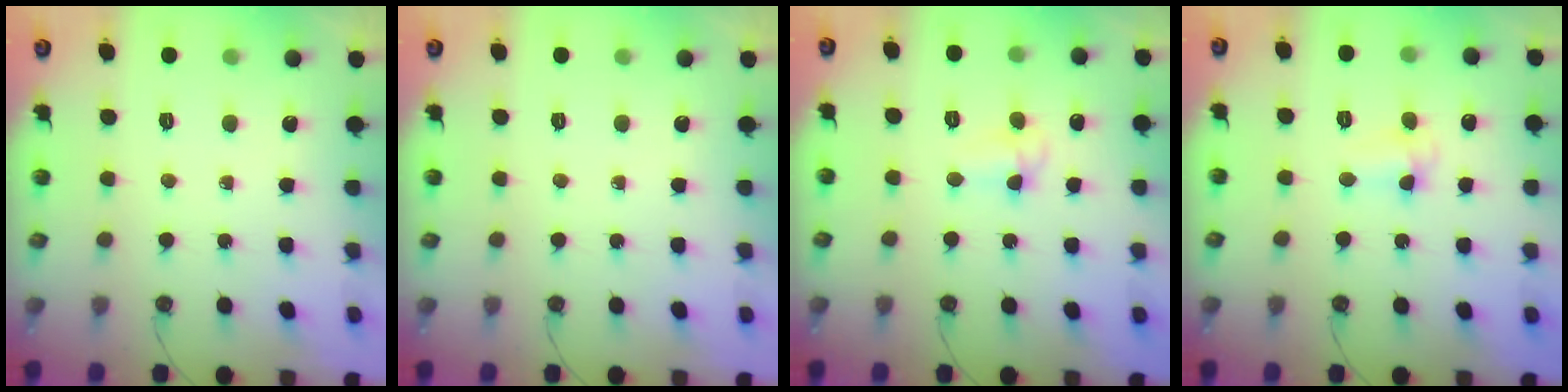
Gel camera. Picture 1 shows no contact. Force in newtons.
{"total": 0.0}
{"total": 5.5, "press": 5.4, "slide": 0.7}
{"total": 3.0, "press": 2.9, "slide": 0.5}